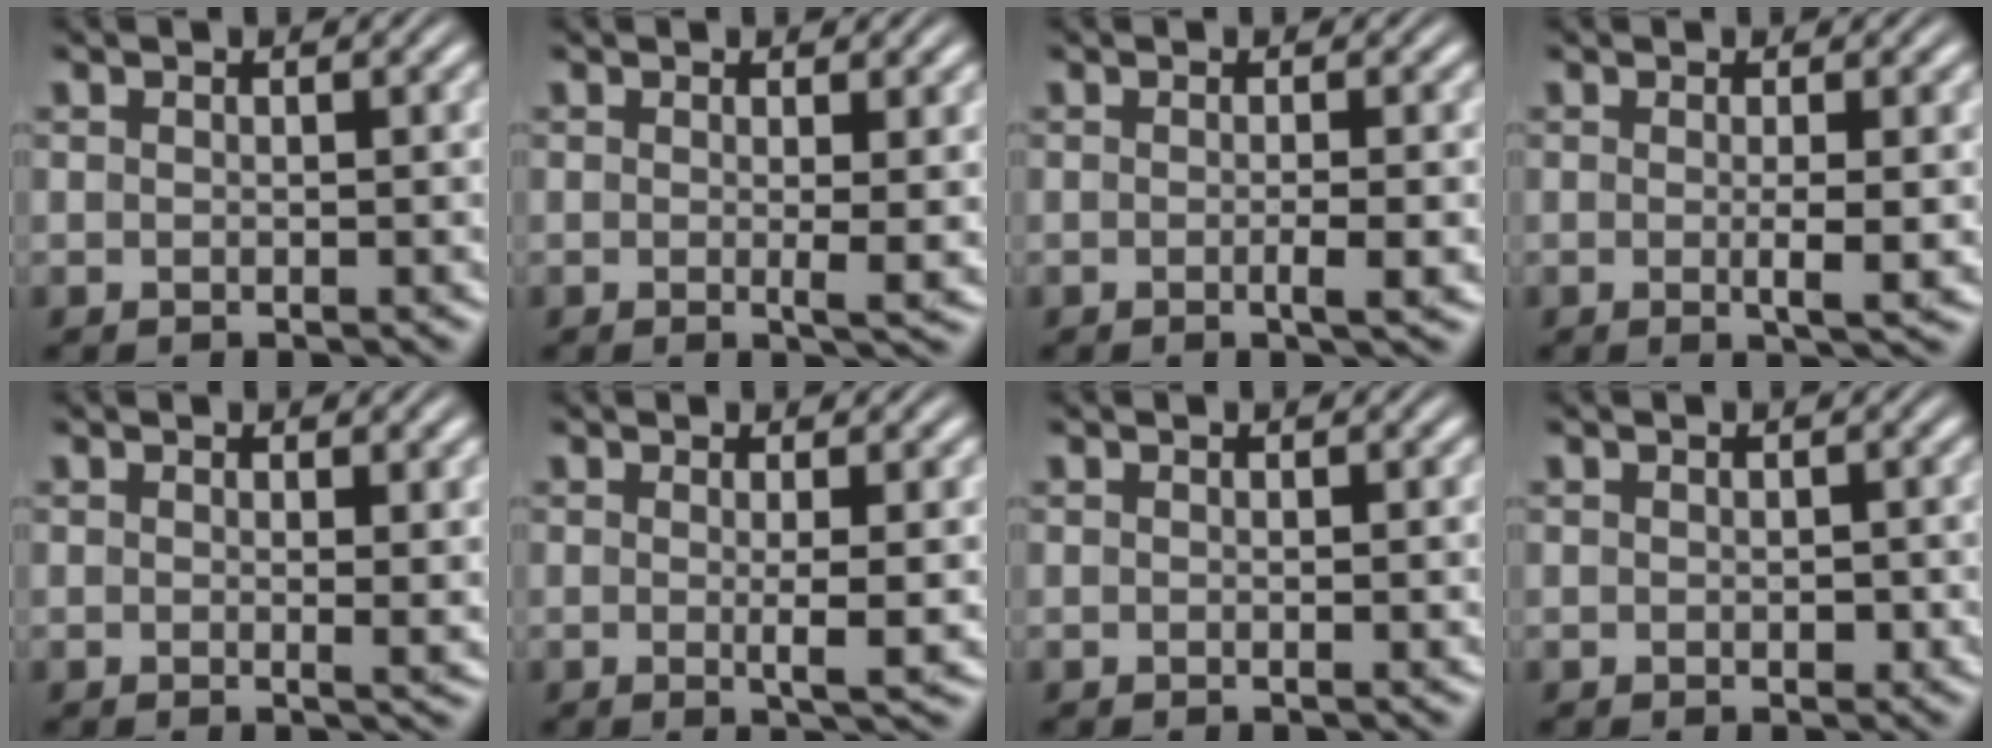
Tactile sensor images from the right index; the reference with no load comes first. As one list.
[{"total": 1.7, "force": [0.3, -0.2, 1.6], "torque": [-0.027, -0.008, 0.003]}, {"total": 1.3, "force": [-0.4, -0.2, 1.3], "torque": [-0.022, 0.000, -0.011]}, {"total": 2.1, "force": [-0.1, -0.2, 2.1], "torque": [-0.037, -0.008, -0.003]}, {"total": 1.1, "force": [0.5, -0.3, 0.9], "torque": [-0.013, -0.007, 0.007]}, {"total": 2.2, "force": [0.2, -0.3, 2.2], "torque": [-0.039, -0.010, 0.002]}, {"total": 0.0}, {"total": 0.7, "force": [-0.2, 0.5, 0.4], "torque": [-0.010, -0.007, -0.001]}]